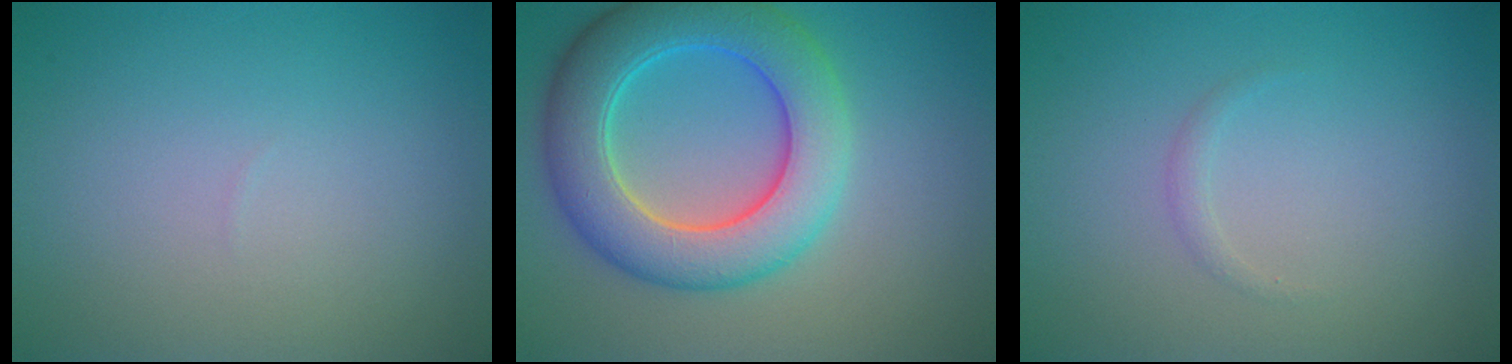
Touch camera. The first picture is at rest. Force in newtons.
{"total": 8.4, "press": 8.4, "slide": 0.2}
{"total": 0.6, "press": 0.6, "slide": 0.0}